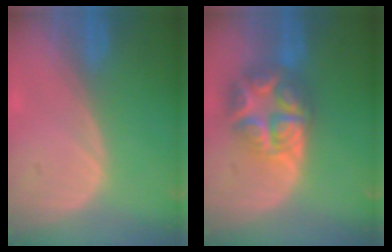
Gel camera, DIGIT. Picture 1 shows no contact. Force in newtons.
{"total": 8.8, "press": 8.8, "slide": 0.6}